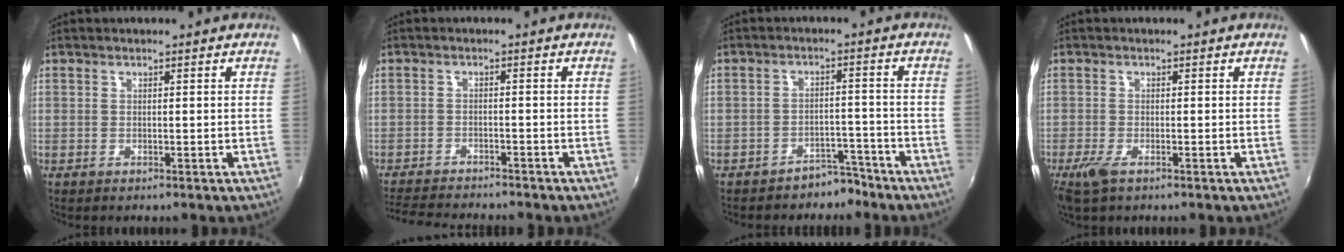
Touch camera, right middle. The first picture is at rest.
{"total": 9.4, "force": [-8.7, 1.4, 3.2], "torque": [-0.087, -0.017, -0.143]}
{"total": 4.9, "force": [-4.2, 2.3, 0.9], "torque": [-0.017, 0.019, -0.056]}
{"total": 3.2, "force": [-2.0, 0.9, 2.4], "torque": [-0.056, -0.010, -0.039]}